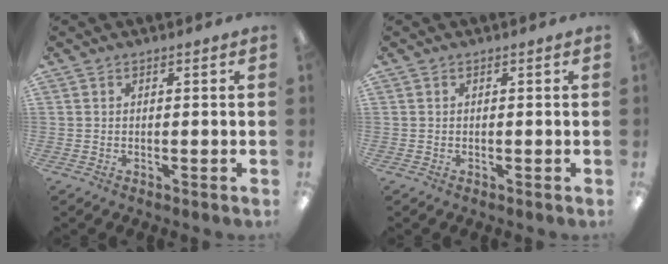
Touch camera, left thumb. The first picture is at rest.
{"total": 0.0}